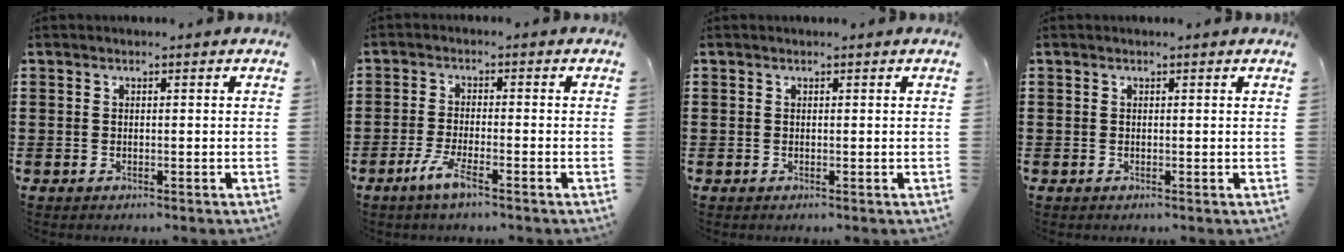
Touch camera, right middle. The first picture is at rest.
{"total": 4.3, "force": [-2.7, 0.5, 3.4], "torque": [-0.074, -0.008, -0.052]}
{"total": 0.0}
{"total": 0.0}